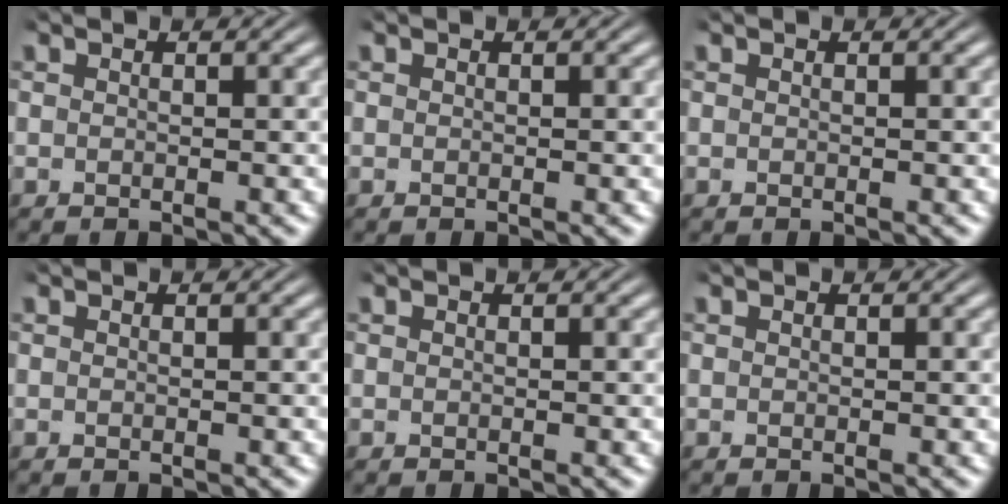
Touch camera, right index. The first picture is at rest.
{"total": 0.0}
{"total": 0.0}
{"total": 0.0}
{"total": 0.0}
{"total": 0.0}